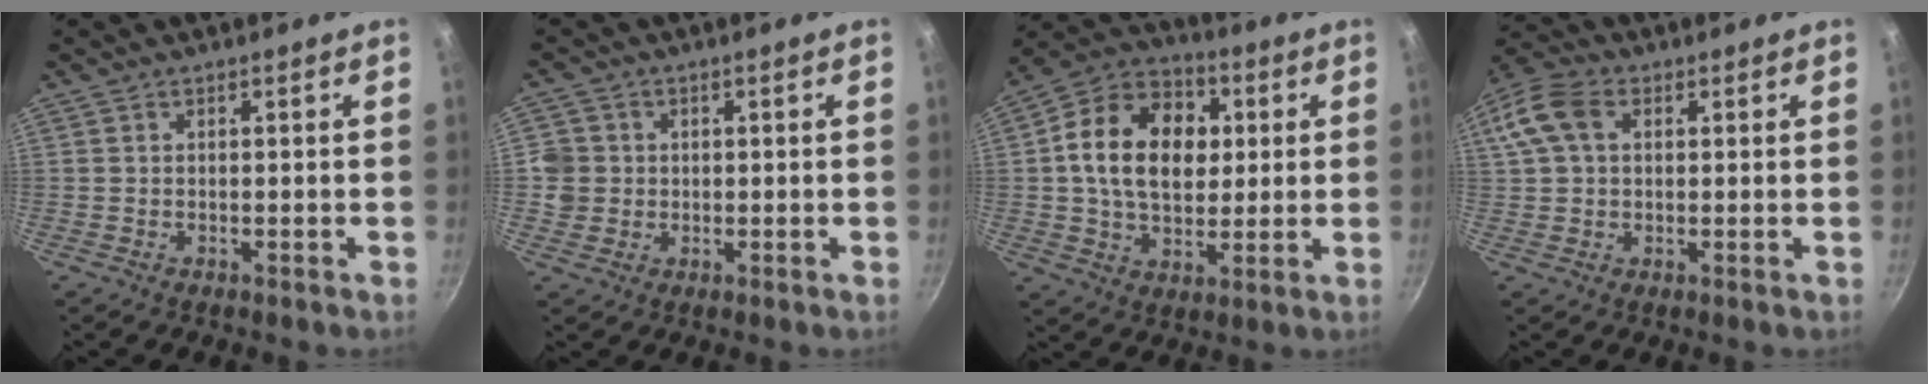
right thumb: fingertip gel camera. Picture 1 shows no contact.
{"total": 5.0, "force": [0.2, 4.8, 1.3], "torque": [0.005, 0.010, -0.001]}
{"total": 17.9, "force": [2.6, 12.7, 12.4], "torque": [-0.178, 0.015, 0.032]}
{"total": 10.2, "force": [2.7, 7.1, 6.8], "torque": [-0.139, 0.024, 0.039]}